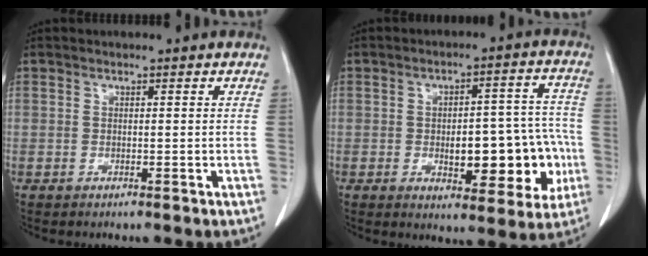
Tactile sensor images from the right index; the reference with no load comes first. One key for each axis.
{"total": 13.2, "fx": -2.9, "fy": 5.3, "fz": 11.7, "tx": -0.135, "ty": 0.030, "tz": -0.024}